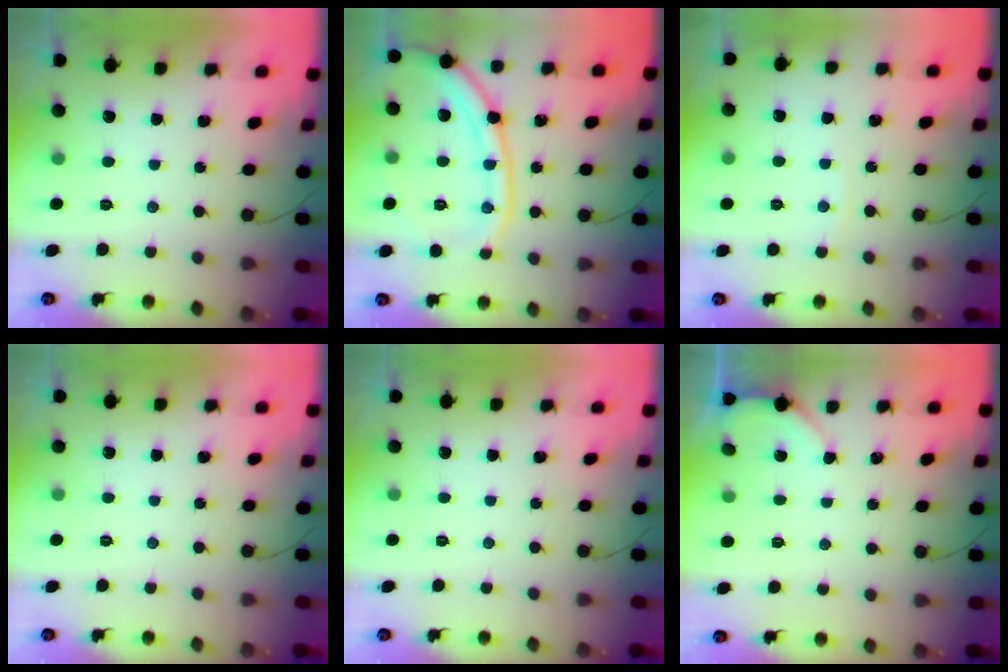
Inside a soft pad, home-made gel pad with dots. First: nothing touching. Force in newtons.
{"total": 14.1, "press": 14.0, "slide": 1.0}
{"total": 3.5, "press": 3.4, "slide": 0.5}
{"total": 0.0}
{"total": 0.0}
{"total": 2.1, "press": 2.1, "slide": 0.2}